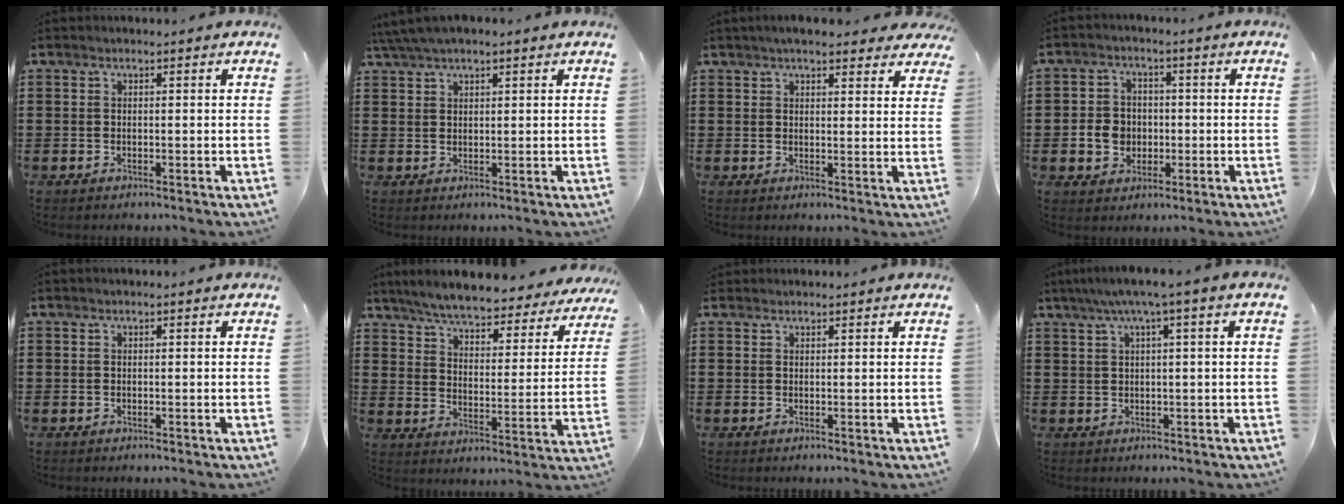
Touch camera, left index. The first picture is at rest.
{"total": 2.9, "force": [2.2, 0.6, 1.8], "torque": [-0.040, 0.004, 0.042]}
{"total": 4.4, "force": [3.8, 1.2, 2.0], "torque": [-0.041, -0.003, 0.068]}
{"total": 4.8, "force": [-0.8, 4.2, 2.1], "torque": [-0.050, 0.010, -0.016]}
{"total": 0.0}
{"total": 6.1, "force": [5.9, 0.2, 1.7], "torque": [-0.062, -0.041, 0.100]}
{"total": 0.7, "force": [0.7, 0.3, 0.1], "torque": [-0.004, 0.000, 0.014]}
{"total": 3.1, "force": [0.8, -0.3, 3.0], "torque": [-0.058, -0.003, 0.009]}